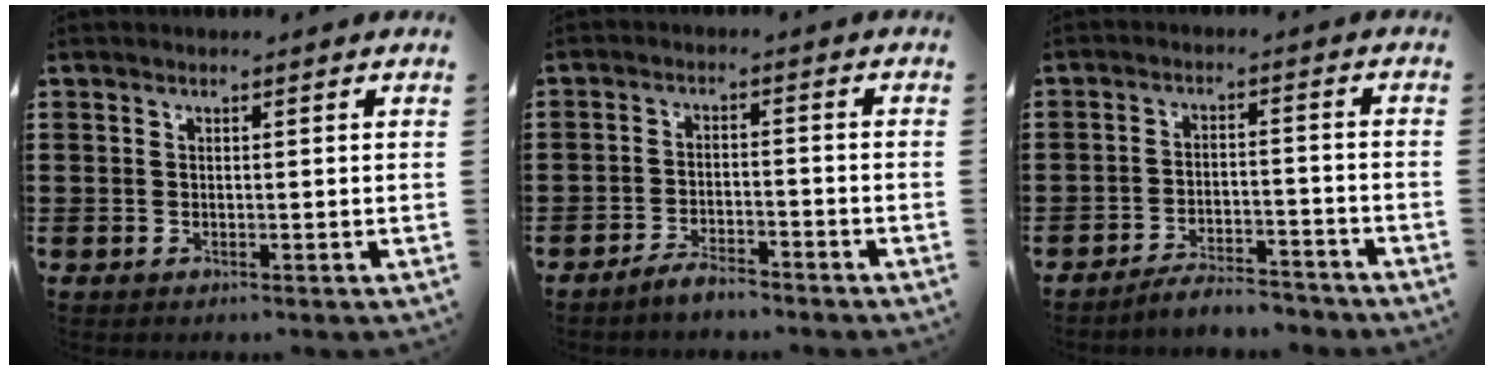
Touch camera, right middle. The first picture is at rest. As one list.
[{"total": 3.4, "force": [-3.2, 0.6, 0.9], "torque": [-0.024, 0.006, -0.066]}, {"total": 4.8, "force": [-4.7, 0.5, 0.9], "torque": [-0.017, 0.006, -0.094]}]